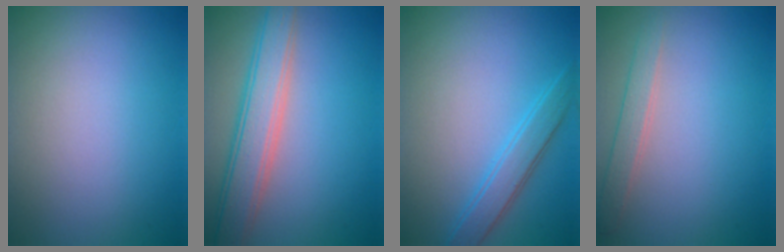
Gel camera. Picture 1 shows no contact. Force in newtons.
{"total": 4.9, "press": 4.9, "slide": 0.4}
{"total": 2.8, "press": 2.8, "slide": 0.1}
{"total": 1.7, "press": 1.7, "slide": 0.1}